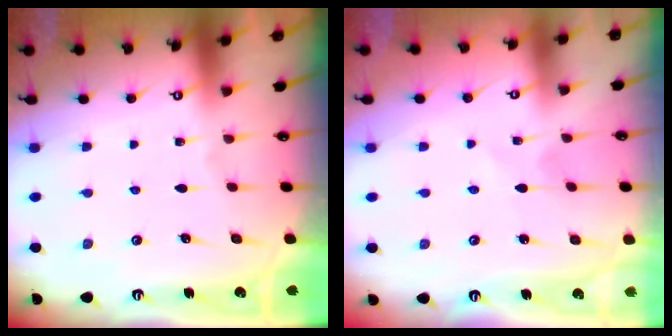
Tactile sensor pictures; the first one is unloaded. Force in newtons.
{"total": 2.5, "press": 2.5, "slide": 0.3}